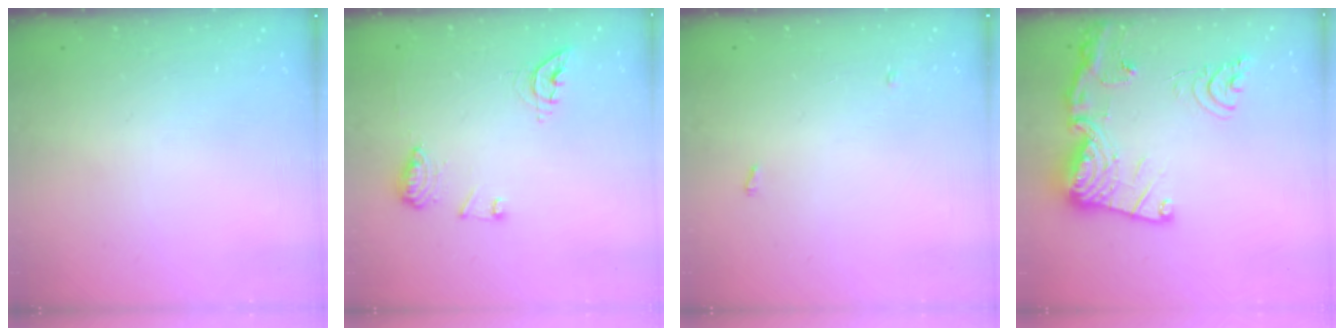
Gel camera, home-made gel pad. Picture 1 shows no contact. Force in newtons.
{"total": 10.5, "press": 10.5, "slide": 0.7}
{"total": 6.9, "press": 2.8, "slide": 6.3}
{"total": 21.7, "press": 21.5, "slide": 2.2}